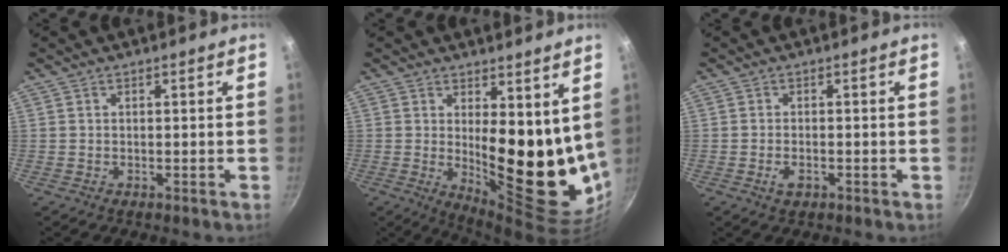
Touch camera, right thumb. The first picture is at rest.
{"total": 15.2, "force": [3.8, 5.7, 13.6], "torque": [-0.153, -0.067, 0.067]}
{"total": 2.3, "force": [-1.0, 1.3, 1.7], "torque": [-0.031, 0.005, -0.016]}